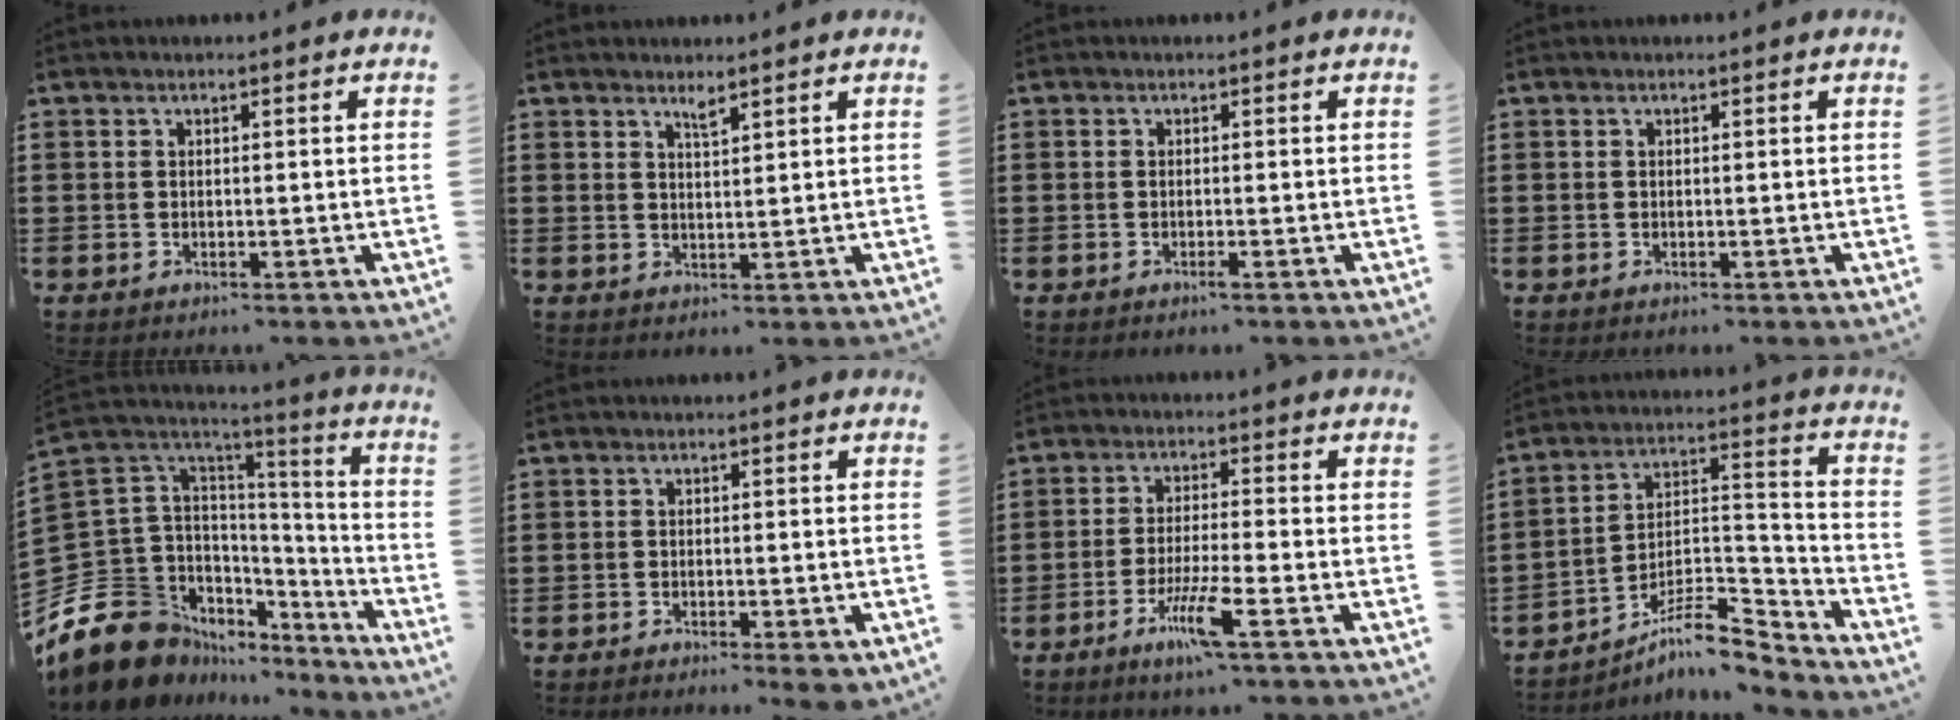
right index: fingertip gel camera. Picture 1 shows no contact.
{"total": 1.8, "force": [1.5, 0.2, 0.9], "torque": [-0.019, 0.001, 0.027]}
{"total": 0.9, "force": [-0.4, -0.1, 0.8], "torque": [-0.015, -0.005, -0.007]}
{"total": 0.0}
{"total": 14.6, "force": [-9.2, 9.6, 6.0], "torque": [-0.173, -0.009, -0.163]}
{"total": 1.4, "force": [-1.2, 0.4, 0.7], "torque": [-0.014, -0.001, -0.021]}
{"total": 7.1, "force": [-3.8, 0.5, 5.9], "torque": [-0.127, -0.016, -0.071]}
{"total": 8.9, "force": [-7.4, 2.7, 4.3], "torque": [-0.067, 0.013, -0.140]}